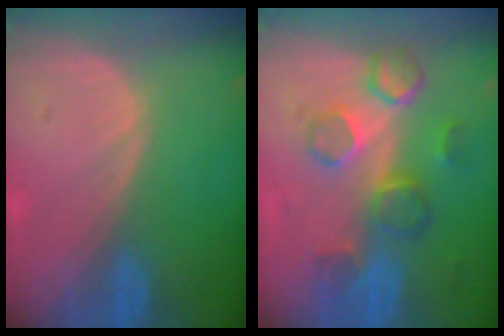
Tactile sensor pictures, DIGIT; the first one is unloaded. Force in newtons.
{"total": 8.4, "press": 7.6, "slide": 3.6}